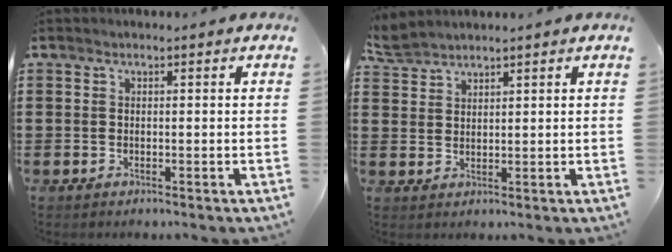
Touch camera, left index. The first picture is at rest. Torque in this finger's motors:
{"motor_torque": [1.00, 0.32, 0.00, -0.01]}